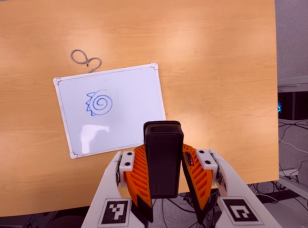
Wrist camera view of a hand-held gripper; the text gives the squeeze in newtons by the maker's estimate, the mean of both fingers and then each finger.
{"total": 7.9, "left": 6.4, "right": 9.4}